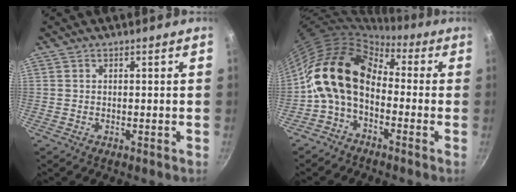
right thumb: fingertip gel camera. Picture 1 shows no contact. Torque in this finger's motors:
{"motor_torque": [2.45, 2.56, 1.36, -1.41, 0.32]}